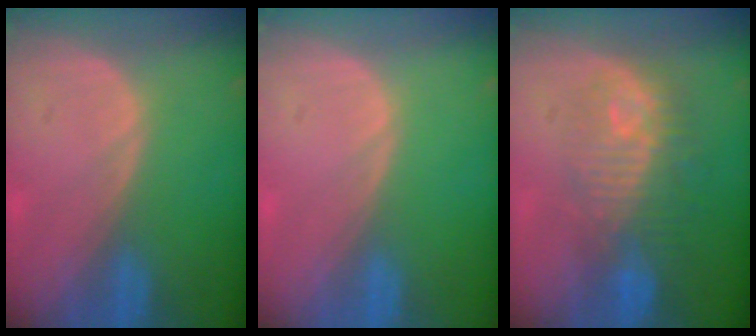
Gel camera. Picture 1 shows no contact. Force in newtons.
{"total": 0.0}
{"total": 9.7, "press": 8.9, "slide": 3.9}